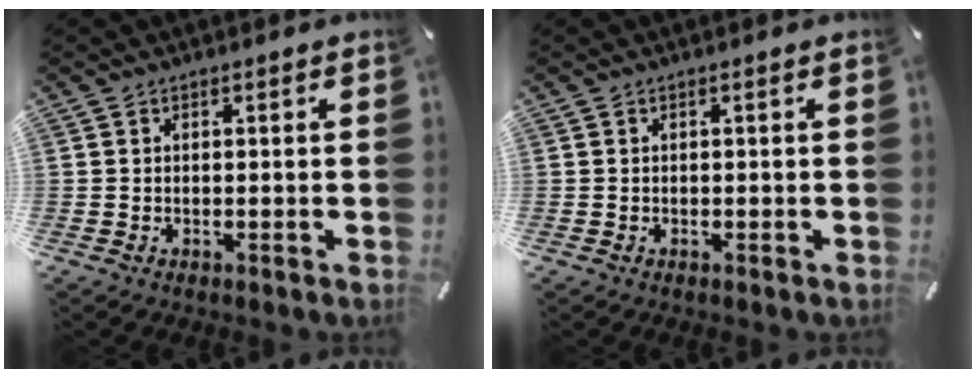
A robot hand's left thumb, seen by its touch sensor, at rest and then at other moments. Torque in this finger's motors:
{"motor_torque": [-0.20, -0.14, 0.01, 0.02, 0.00]}